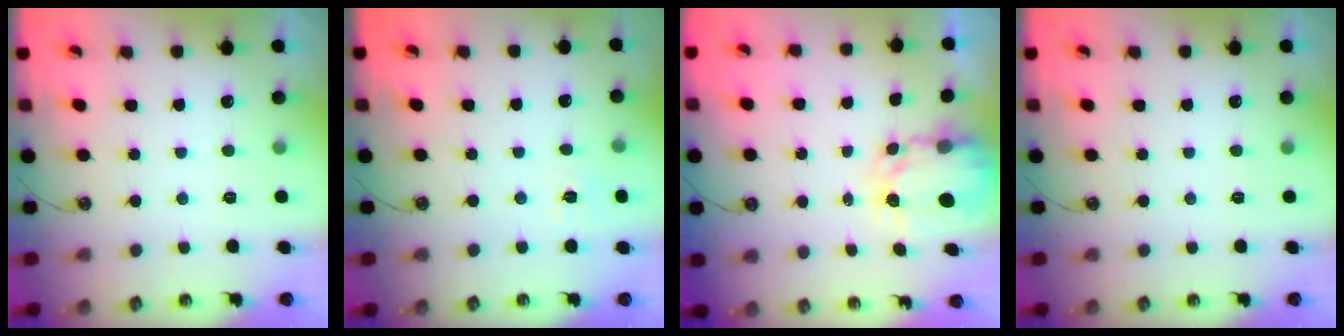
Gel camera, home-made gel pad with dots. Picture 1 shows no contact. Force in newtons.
{"total": 4.5, "press": 4.5, "slide": 0.6}
{"total": 3.9, "press": 3.9, "slide": 0.1}
{"total": 0.0}